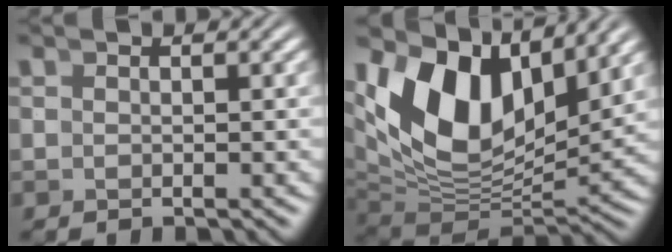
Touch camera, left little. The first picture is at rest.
{"total": 11.7, "force": [3.0, 6.9, 8.9], "torque": [-0.172, -0.005, 0.058]}